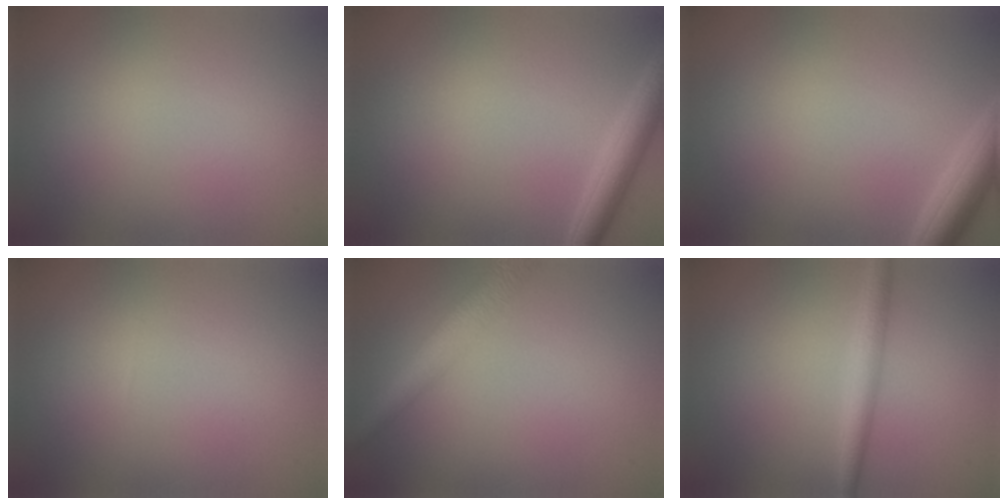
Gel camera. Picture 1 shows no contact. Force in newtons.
{"total": 3.0, "press": 3.0, "slide": 0.2}
{"total": 3.5, "press": 3.5, "slide": 0.2}
{"total": 0.0}
{"total": 3.7, "press": 3.7, "slide": 0.2}
{"total": 2.5, "press": 2.5, "slide": 0.1}